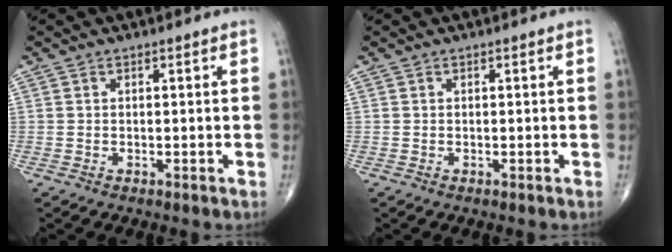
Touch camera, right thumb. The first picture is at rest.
{"total": 0.0}